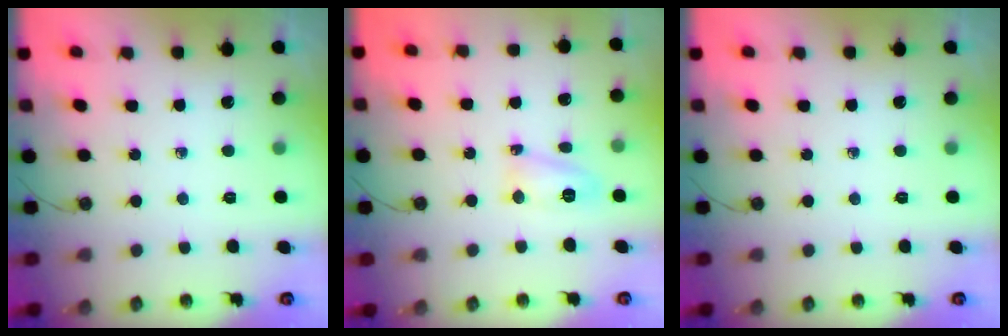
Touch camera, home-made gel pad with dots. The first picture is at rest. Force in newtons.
{"total": 6.9, "press": 6.2, "slide": 3.1}
{"total": 0.0}